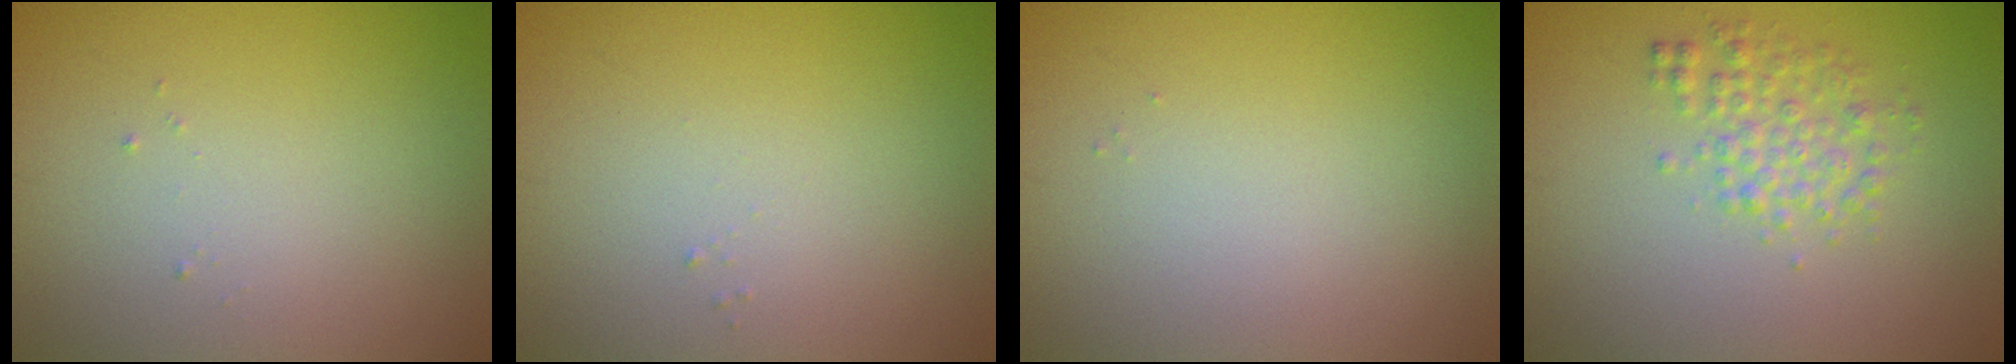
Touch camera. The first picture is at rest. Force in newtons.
{"total": 0.0}
{"total": 0.0}
{"total": 2.5, "press": 2.5, "slide": 0.0}